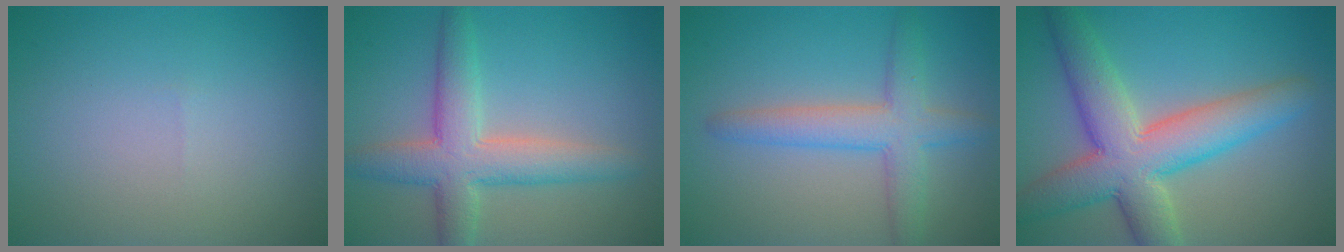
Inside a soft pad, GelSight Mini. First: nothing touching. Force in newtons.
{"total": 5.7, "press": 5.7, "slide": 0.3}
{"total": 4.5, "press": 4.5, "slide": 0.2}
{"total": 8.7, "press": 8.7, "slide": 0.5}